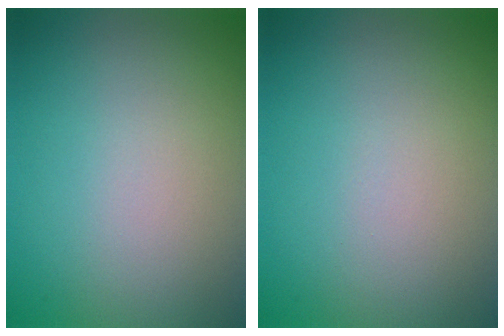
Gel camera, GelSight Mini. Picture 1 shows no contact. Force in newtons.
{"total": 0.0}